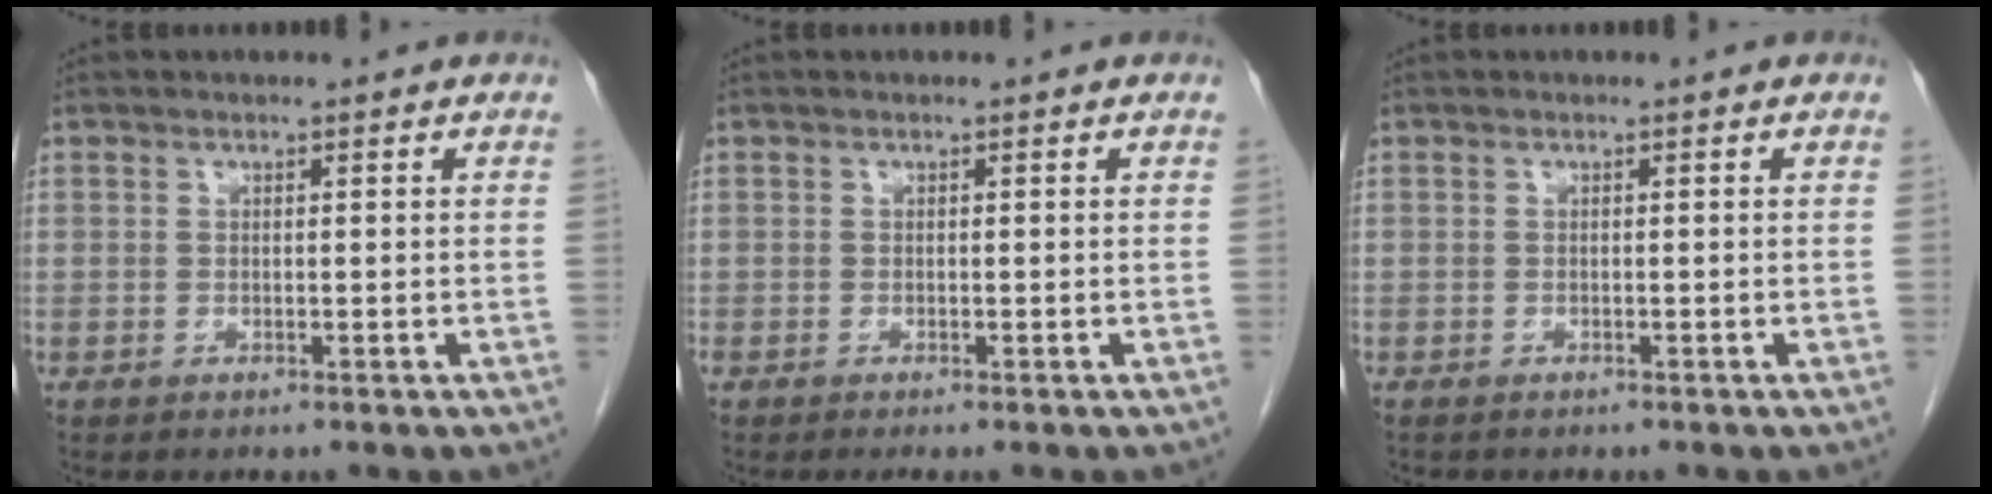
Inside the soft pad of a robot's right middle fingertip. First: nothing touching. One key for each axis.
{"total": 1.0, "fx": -0.8, "fy": -0.1, "fz": 0.5, "tx": -0.006, "ty": 0.000, "tz": -0.012}
{"total": 0.9, "fx": -0.8, "fy": 0.4, "fz": 0.2, "tx": -0.013, "ty": -0.001, "tz": -0.012}